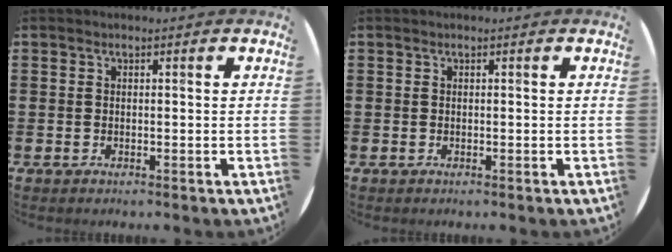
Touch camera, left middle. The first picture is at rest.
{"total": 0.0}